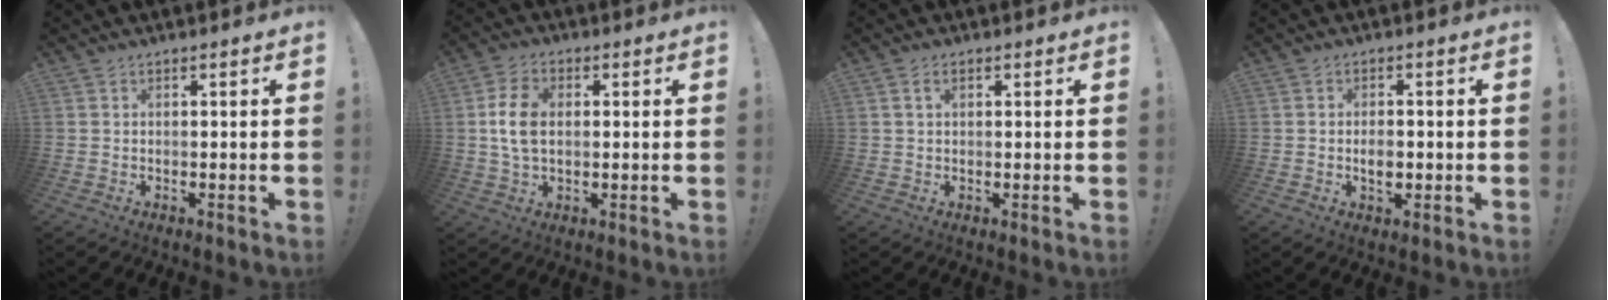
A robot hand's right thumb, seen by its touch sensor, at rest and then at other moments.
{"total": 9.4, "force": [0.7, 6.1, 7.1], "torque": [-0.132, 0.000, 0.012]}
{"total": 2.3, "force": [0.9, 1.4, 1.6], "torque": [-0.024, 0.002, 0.015]}
{"total": 3.6, "force": [-0.7, 2.3, 2.7], "torque": [-0.026, -0.002, -0.015]}